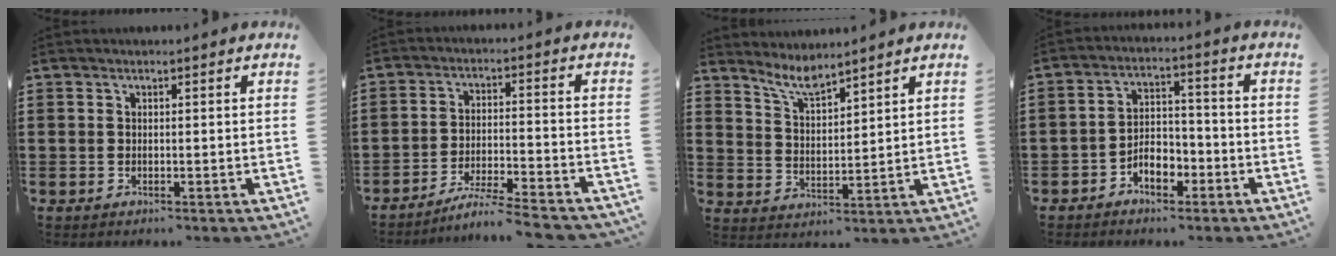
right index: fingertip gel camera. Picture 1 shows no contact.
{"total": 5.8, "force": [-5.4, -0.4, 2.3], "torque": [-0.045, -0.011, -0.105]}
{"total": 5.5, "force": [4.9, 0.9, 2.5], "torque": [-0.064, -0.015, 0.089]}
{"total": 5.2, "force": [-3.1, 2.9, 3.0], "torque": [-0.044, 0.011, -0.059]}